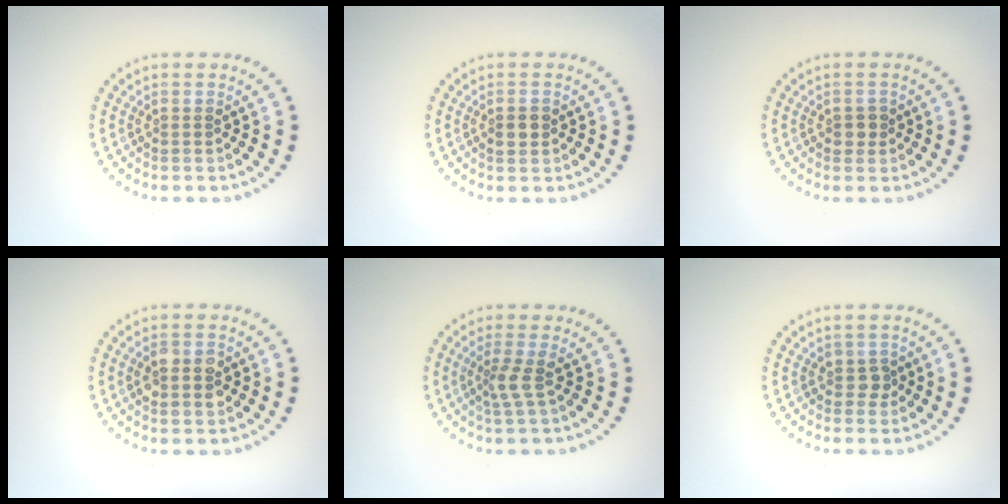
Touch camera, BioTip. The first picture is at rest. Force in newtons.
{"total": 1.4, "press": 1.4, "slide": 0.1}
{"total": 1.2, "press": 1.1, "slide": 0.5}
{"total": 2.9, "press": 2.9, "slide": 0.3}
{"total": 1.9, "press": 1.4, "slide": 1.3}
{"total": 1.0, "press": 0.9, "slide": 0.4}